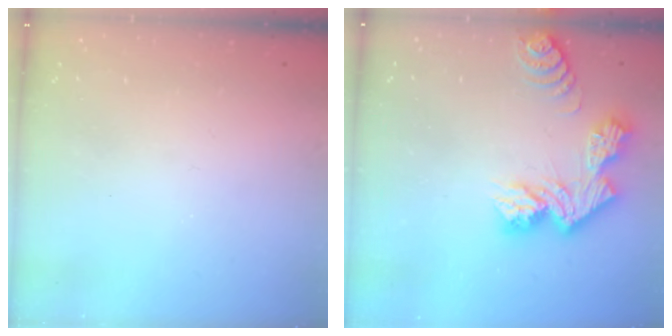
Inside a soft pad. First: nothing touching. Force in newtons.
{"total": 12.2, "press": 12.1, "slide": 1.0}